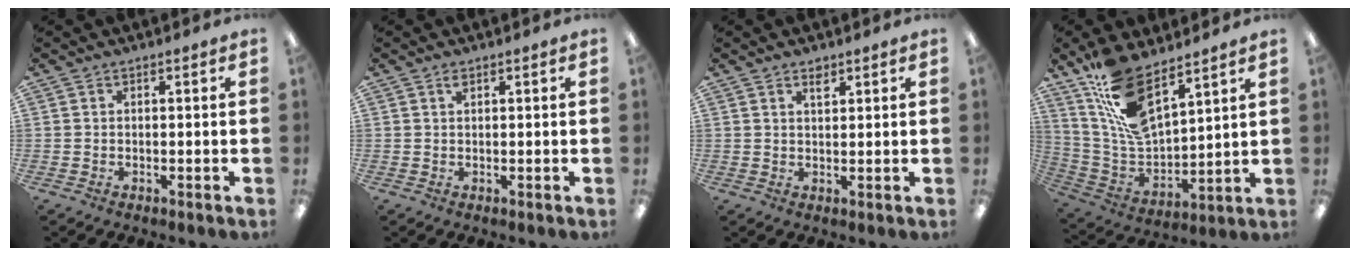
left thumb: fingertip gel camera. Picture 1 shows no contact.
{"total": 1.0, "force": [0.7, 0.3, 0.6], "torque": [-0.014, 0.003, 0.012]}
{"total": 2.0, "force": [1.6, 0.8, 1.0], "torque": [-0.015, -0.004, 0.028]}
{"total": 14.9, "force": [10.5, 5.4, 9.1], "torque": [-0.192, -0.063, 0.193]}